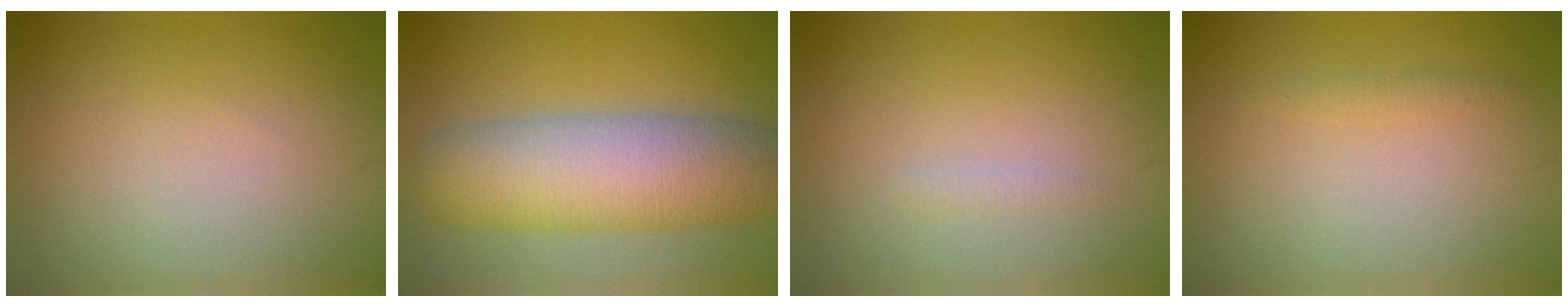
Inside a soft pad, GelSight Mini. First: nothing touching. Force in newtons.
{"total": 10.2, "press": 10.2, "slide": 0.3}
{"total": 0.7, "press": 0.7, "slide": 0.0}
{"total": 0.9, "press": 0.9, "slide": 0.0}